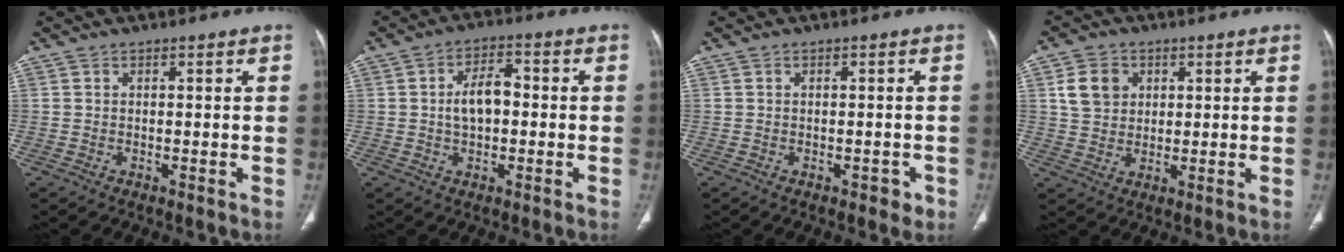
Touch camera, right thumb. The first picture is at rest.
{"total": 6.6, "force": [-0.1, 4.0, 5.3], "torque": [-0.083, 0.018, -0.007]}
{"total": 1.7, "force": [-0.9, 1.1, 1.0], "torque": [-0.004, 0.004, -0.008]}
{"total": 6.6, "force": [2.1, 5.4, 3.1], "torque": [-0.038, -0.004, 0.041]}